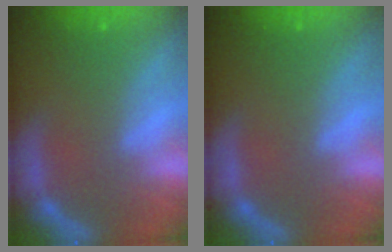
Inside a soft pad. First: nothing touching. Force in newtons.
{"total": 0.0}